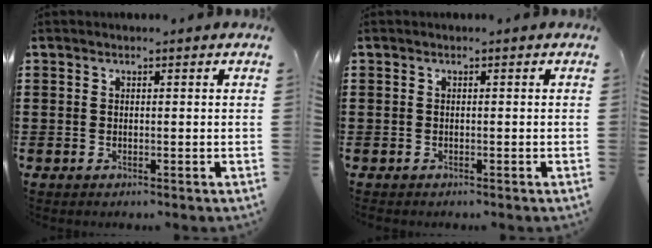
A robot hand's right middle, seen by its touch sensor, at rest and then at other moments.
{"total": 0.6, "force": [-0.4, 0.4, -0.1], "torque": [0.002, 0.004, -0.011]}